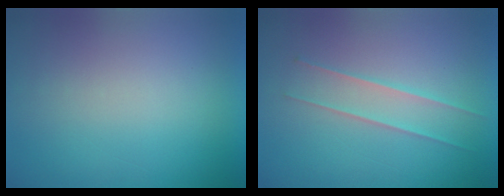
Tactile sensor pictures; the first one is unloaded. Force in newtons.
{"total": 1.9}